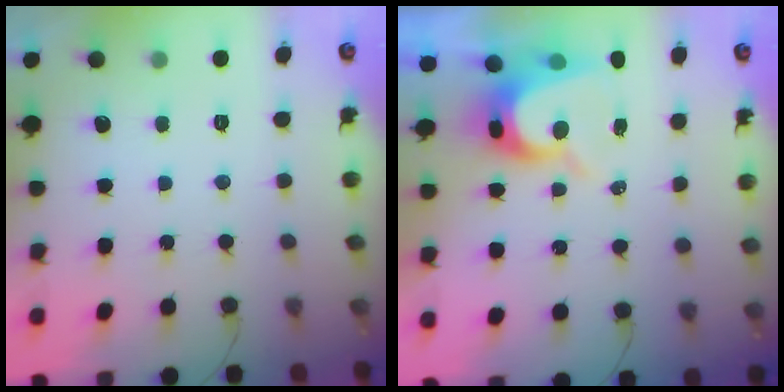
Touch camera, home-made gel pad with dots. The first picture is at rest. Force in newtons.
{"total": 8.5, "press": 8.5, "slide": 0.7}